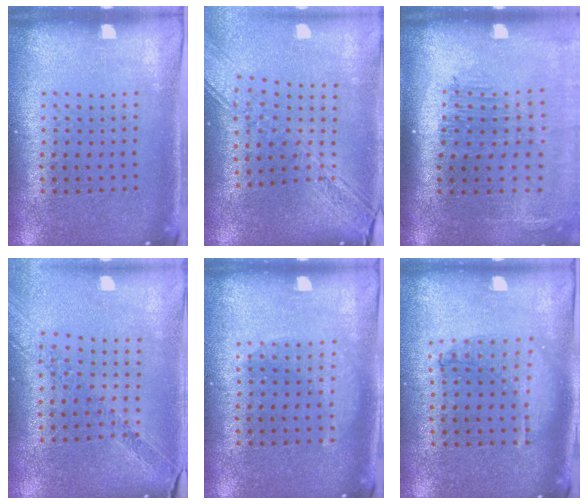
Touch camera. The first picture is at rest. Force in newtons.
{"total": 2.9, "press": 2.2, "slide": 1.9}
{"total": 2.1, "press": 1.7, "slide": 1.2}
{"total": 1.1, "press": 1.1, "slide": 0.2}
{"total": 1.7, "press": 1.7, "slide": 0.4}
{"total": 0.6, "press": 0.6, "slide": 0.2}